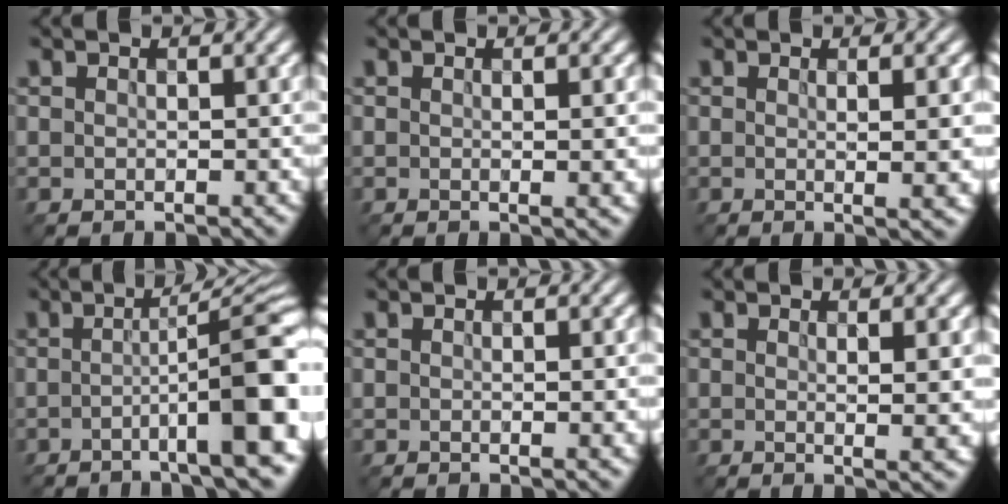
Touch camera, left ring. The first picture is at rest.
{"total": 2.6, "force": [0.1, 0.8, 2.5], "torque": [-0.024, 0.000, -0.002]}
{"total": 5.0, "force": [0.3, 1.5, 4.8], "torque": [-0.050, 0.003, 0.003]}
{"total": 11.4, "force": [-3.0, 2.0, 10.8], "torque": [-0.128, 0.011, -0.053]}
{"total": 1.6, "force": [0.0, 0.4, 1.5], "torque": [-0.015, 0.000, -0.003]}
{"total": 4.0, "force": [0.5, 1.1, 3.8], "torque": [-0.043, -0.001, 0.008]}